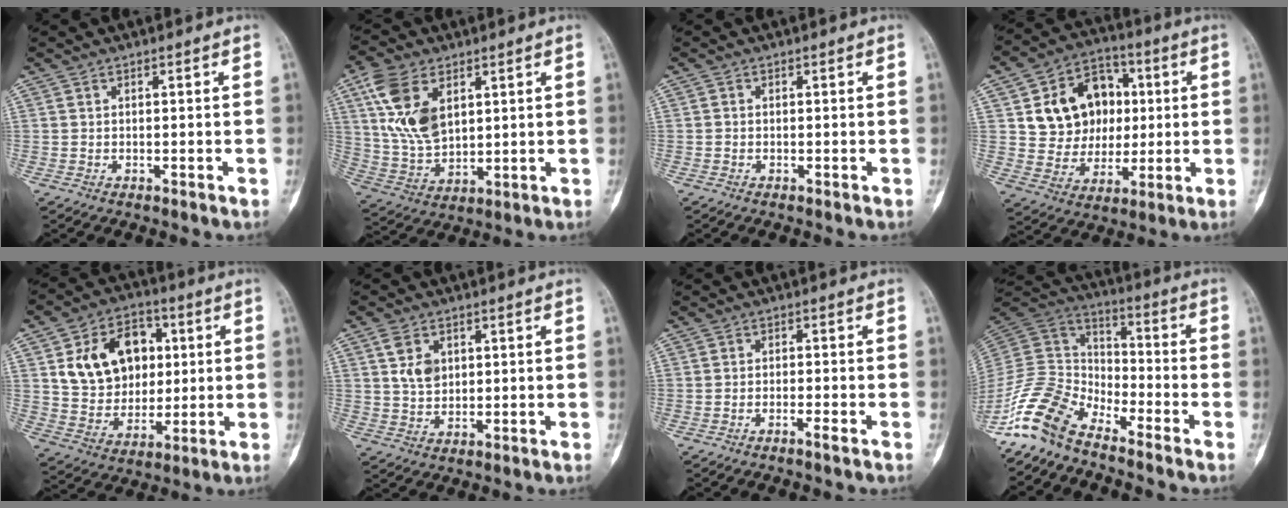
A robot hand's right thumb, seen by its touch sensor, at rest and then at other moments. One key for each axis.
{"total": 13.6, "fx": 5.1, "fy": 8.1, "fz": 9.7, "tx": -0.187, "ty": -0.014, "tz": 0.112}
{"total": 0.0}
{"total": 15.8, "fx": 3.1, "fy": 12.9, "fz": 8.6, "tx": -0.090, "ty": 0.009, "tz": 0.061}
{"total": 16.5, "fx": 4.2, "fy": 12.3, "fz": 10.1, "tx": -0.123, "ty": -0.001, "tz": 0.077}
{"total": 5.2, "fx": 1.8, "fy": 3.7, "fz": 3.3, "tx": -0.044, "ty": -0.007, "tz": 0.036}
{"total": 1.6, "fx": -1.2, "fy": -0.1, "fz": 1.1, "tx": -0.024, "ty": 0.007, "tz": -0.026}
{"total": 12.8, "fx": -10.2, "fy": 5.3, "fz": 5.6, "tx": -0.109, "ty": 0.088, "tz": -0.215}